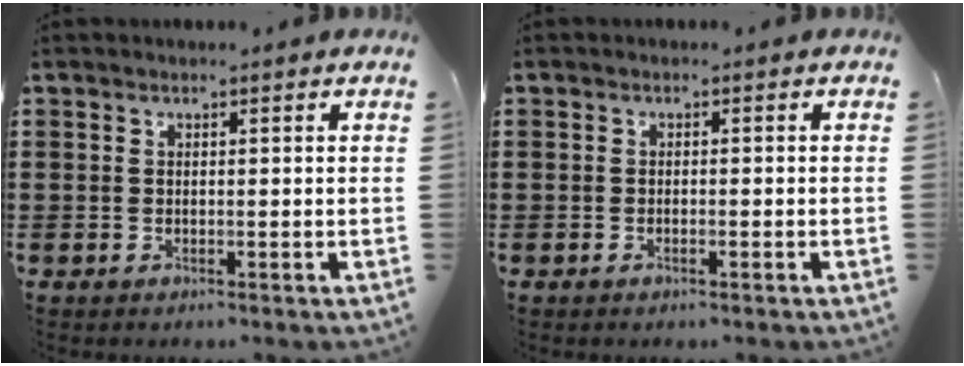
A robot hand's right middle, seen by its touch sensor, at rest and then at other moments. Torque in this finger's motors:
{"motor_torque": [-0.13, 0.24, -0.02, -0.01]}